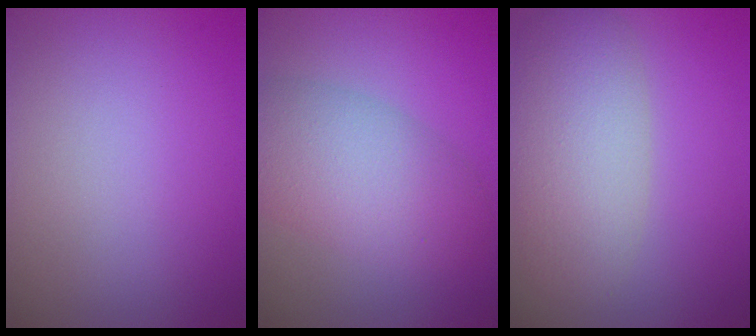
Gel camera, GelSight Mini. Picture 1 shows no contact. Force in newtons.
{"total": 6.4, "press": 6.4, "slide": 0.2}
{"total": 5.9, "press": 5.9, "slide": 0.3}